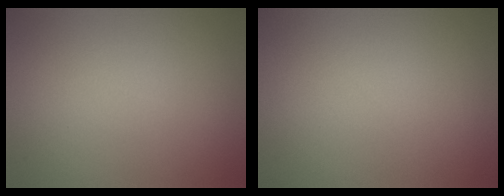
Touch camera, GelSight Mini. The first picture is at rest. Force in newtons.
{"total": 0.0}